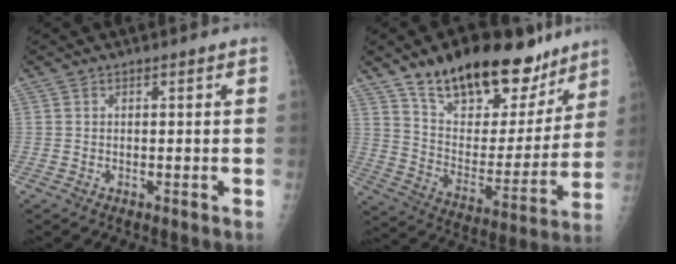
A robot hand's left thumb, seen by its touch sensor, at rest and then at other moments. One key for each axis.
{"total": 26.4, "fx": 18.3, "fy": 11.9, "fz": 14.9, "tx": -0.187, "ty": -0.068, "tz": 0.295}